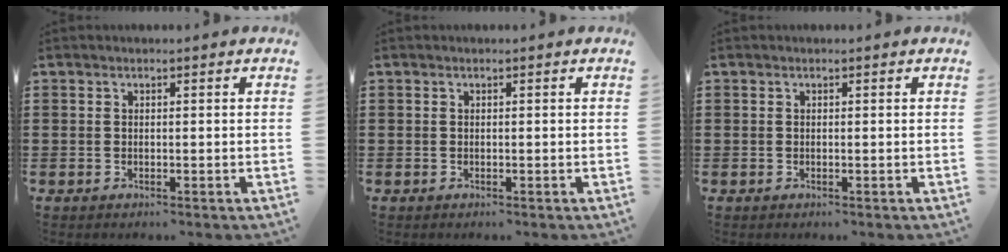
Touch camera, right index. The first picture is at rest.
{"total": 0.0}
{"total": 0.0}